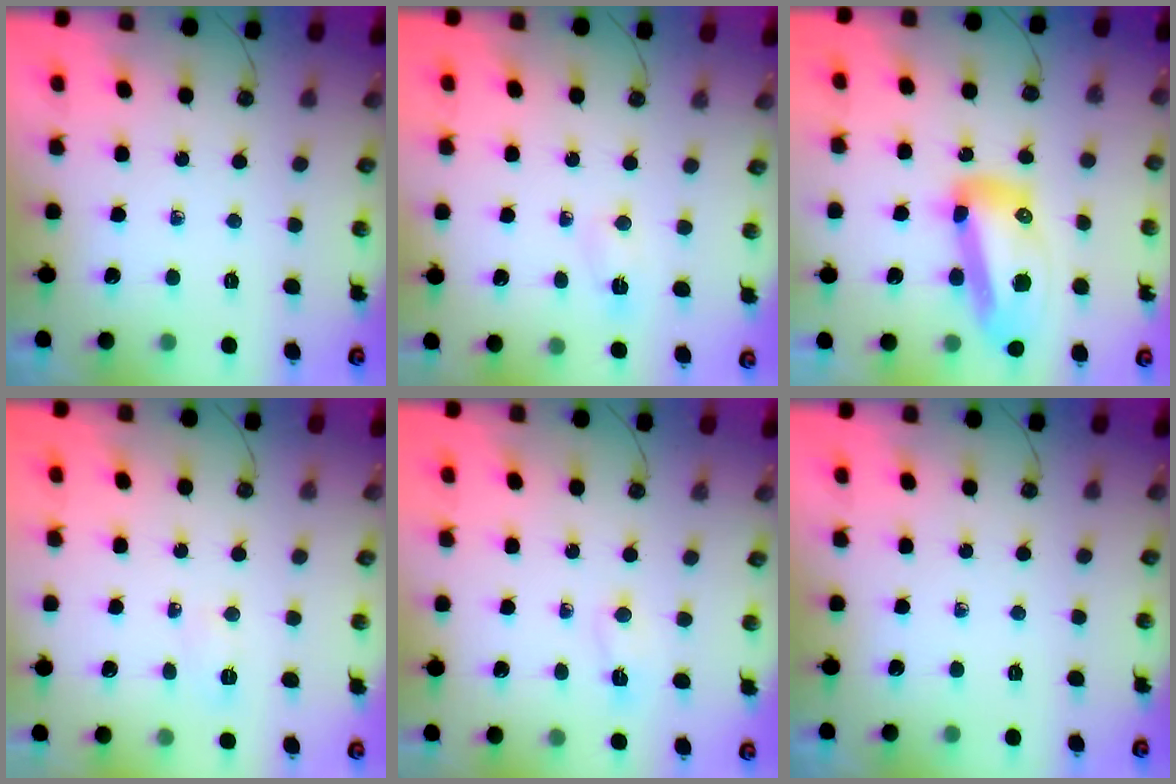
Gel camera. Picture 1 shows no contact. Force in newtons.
{"total": 2.3, "press": 2.3, "slide": 0.3}
{"total": 16.7, "press": 16.6, "slide": 2.0}
{"total": 3.0, "press": 2.9, "slide": 0.8}
{"total": 3.1, "press": 2.8, "slide": 1.3}
{"total": 0.0}